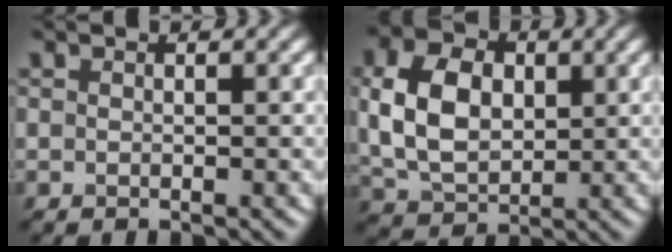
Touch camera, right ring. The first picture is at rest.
{"total": 7.7, "force": [1.1, 5.4, 5.4], "torque": [-0.122, 0.006, 0.019]}